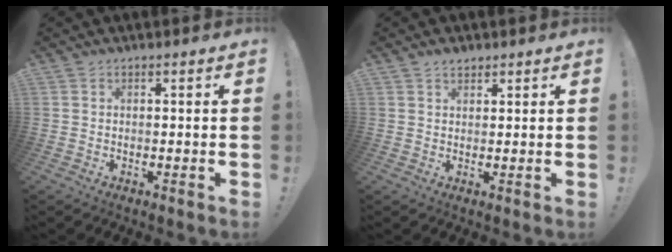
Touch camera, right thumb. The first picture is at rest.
{"total": 2.3, "force": [1.8, 1.1, 0.7], "torque": [-0.005, -0.011, 0.032]}